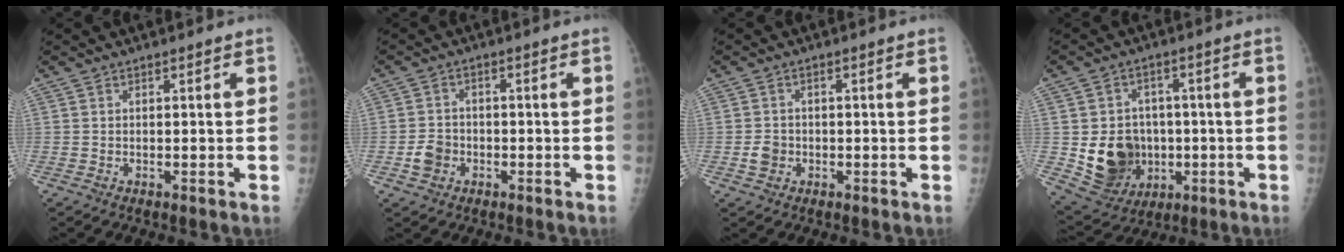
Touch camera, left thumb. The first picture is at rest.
{"total": 4.0, "force": [-1.5, 3.3, 1.6], "torque": [-0.017, 0.012, -0.028]}
{"total": 2.7, "force": [-0.8, 2.3, 1.0], "torque": [-0.009, 0.006, -0.013]}
{"total": 13.0, "force": [-1.6, 11.0, 6.7], "torque": [-0.077, 0.000, -0.006]}